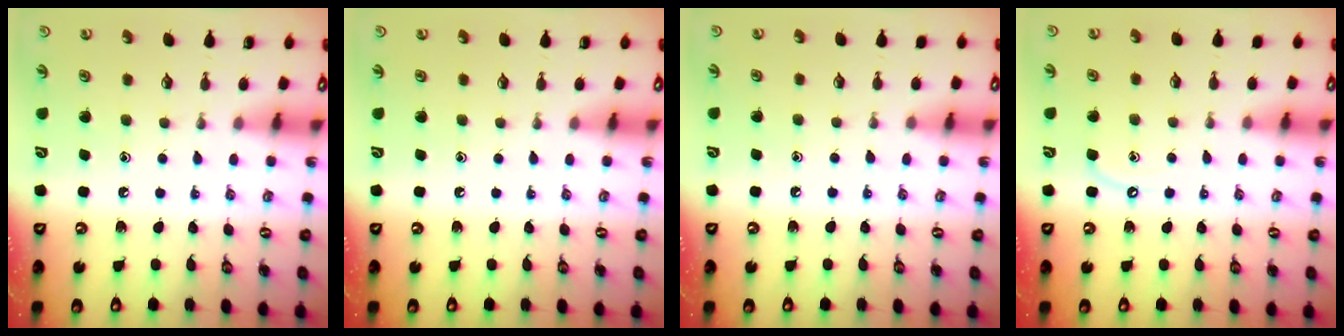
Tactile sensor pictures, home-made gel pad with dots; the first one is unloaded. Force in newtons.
{"total": 0.0}
{"total": 3.7, "press": 3.7, "slide": 0.5}
{"total": 3.9, "press": 3.8, "slide": 0.6}